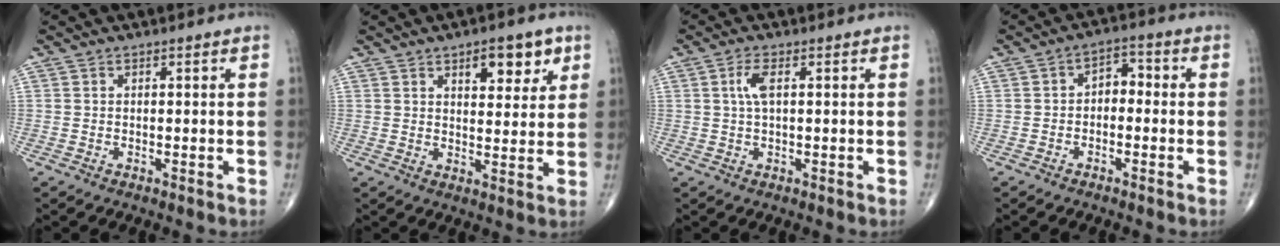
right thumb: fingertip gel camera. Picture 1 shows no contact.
{"total": 8.0, "force": [4.1, 3.6, 5.8], "torque": [-0.054, -0.020, 0.056]}
{"total": 3.2, "force": [0.7, 1.0, 3.0], "torque": [-0.072, 0.008, 0.016]}
{"total": 4.2, "force": [-0.6, 2.8, 3.0], "torque": [-0.030, 0.024, -0.023]}